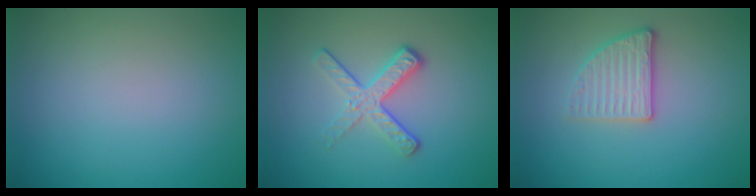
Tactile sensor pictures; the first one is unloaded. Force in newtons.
{"total": 3.7, "press": 2.5, "slide": 2.7}
{"total": 2.7, "press": 2.5, "slide": 1.0}